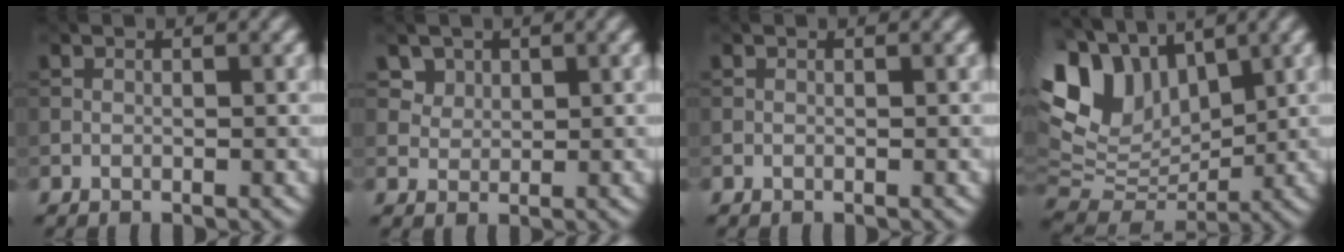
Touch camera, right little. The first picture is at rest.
{"total": 3.6, "force": [2.3, 2.4, 1.3], "torque": [-0.046, -0.010, 0.055]}
{"total": 0.0}
{"total": 10.5, "force": [4.1, 7.2, 6.5], "torque": [-0.155, 0.018, 0.072]}